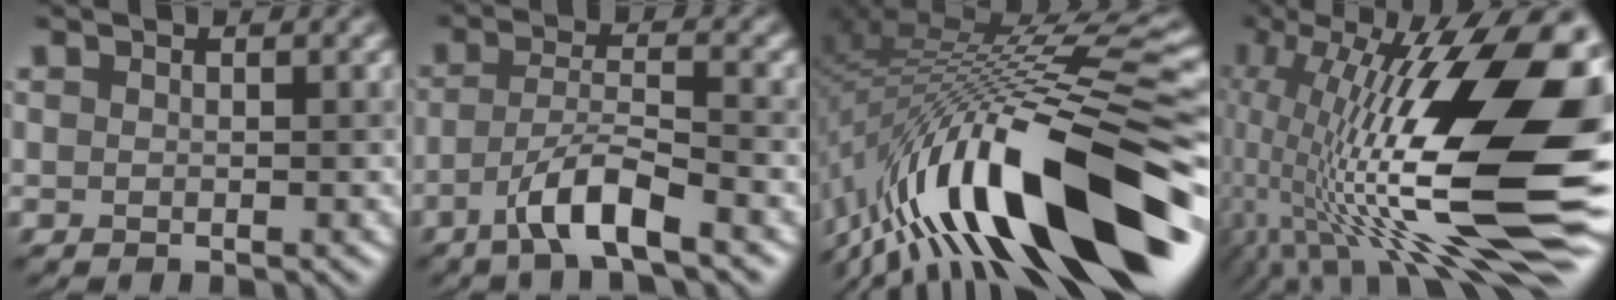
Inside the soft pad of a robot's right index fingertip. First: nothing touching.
{"total": 5.0, "force": [-2.9, 0.8, 4.0], "torque": [-0.071, 0.007, -0.059]}
{"total": 18.3, "force": [-6.8, 4.9, 16.3], "torque": [-0.244, 0.043, -0.136]}
{"total": 20.0, "force": [-0.3, 7.7, 18.4], "torque": [-0.323, 0.005, -0.016]}